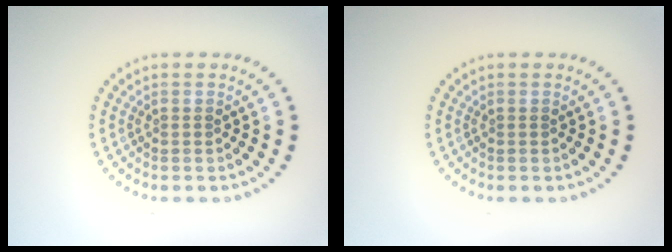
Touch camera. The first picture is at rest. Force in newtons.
{"total": 0.0}